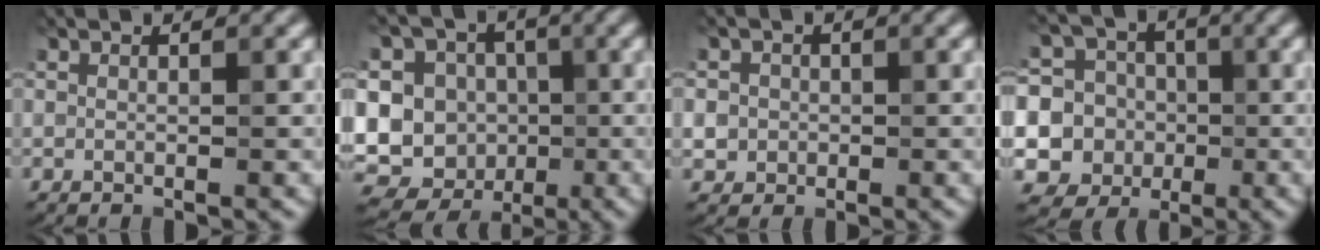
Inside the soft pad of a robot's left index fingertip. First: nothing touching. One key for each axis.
{"total": 16.8, "fx": -1.6, "fy": 15.9, "fz": 5.3, "tx": -0.135, "ty": 0.003, "tz": -0.039}
{"total": 3.0, "fx": -0.1, "fy": 2.9, "fz": 0.8, "tx": 0.002, "ty": 0.012, "tz": -0.013}
{"total": 13.2, "fx": -1.7, "fy": 12.5, "fz": 3.7, "tx": -0.115, "ty": 0.015, "tz": -0.050}